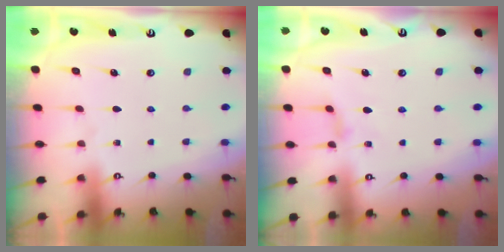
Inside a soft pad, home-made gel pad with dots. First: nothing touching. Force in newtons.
{"total": 2.3, "press": 2.2, "slide": 0.5}